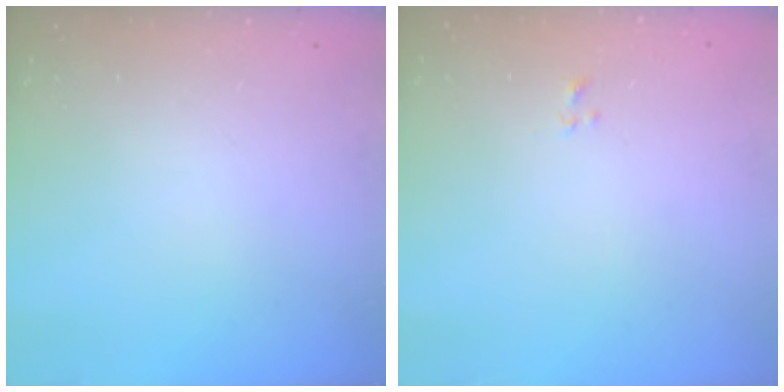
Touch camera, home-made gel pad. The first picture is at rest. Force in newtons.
{"total": 1.1, "press": 0.9, "slide": 0.6}